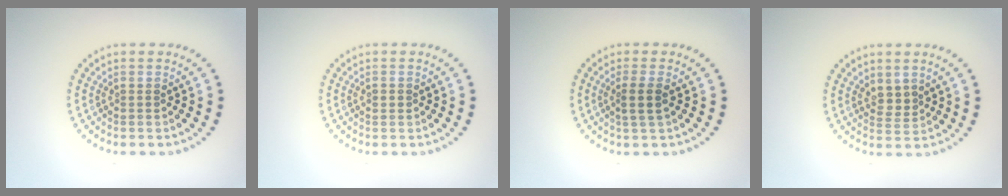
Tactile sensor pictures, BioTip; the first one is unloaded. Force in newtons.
{"total": 0.9, "press": 0.9, "slide": 0.2}
{"total": 1.9, "press": 1.7, "slide": 0.8}
{"total": 1.7, "press": 1.3, "slide": 1.0}